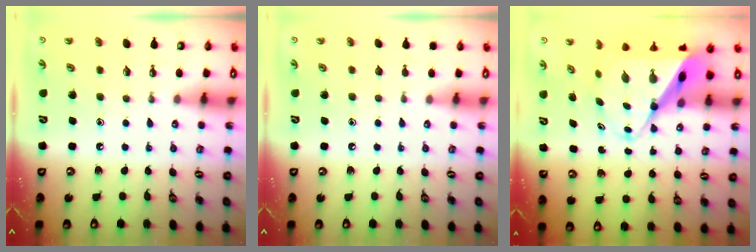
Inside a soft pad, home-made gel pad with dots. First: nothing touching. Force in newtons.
{"total": 0.0}
{"total": 11.0, "press": 10.9, "slide": 1.0}